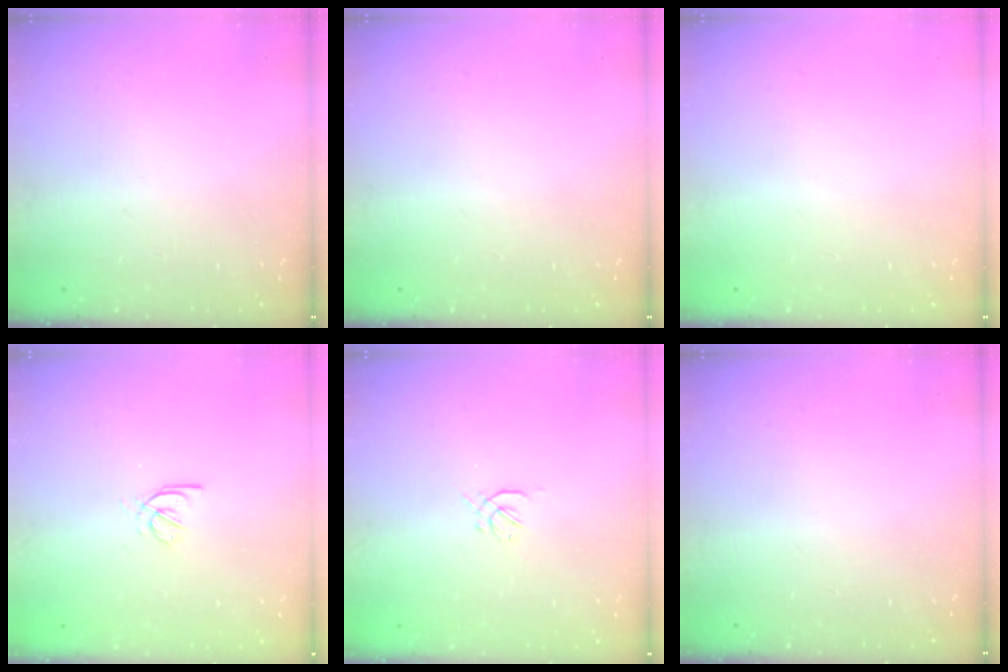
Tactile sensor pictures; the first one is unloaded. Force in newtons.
{"total": 0.0}
{"total": 0.0}
{"total": 3.2, "press": 3.2, "slide": 0.7}
{"total": 0.7, "press": 0.5, "slide": 0.5}
{"total": 0.0}